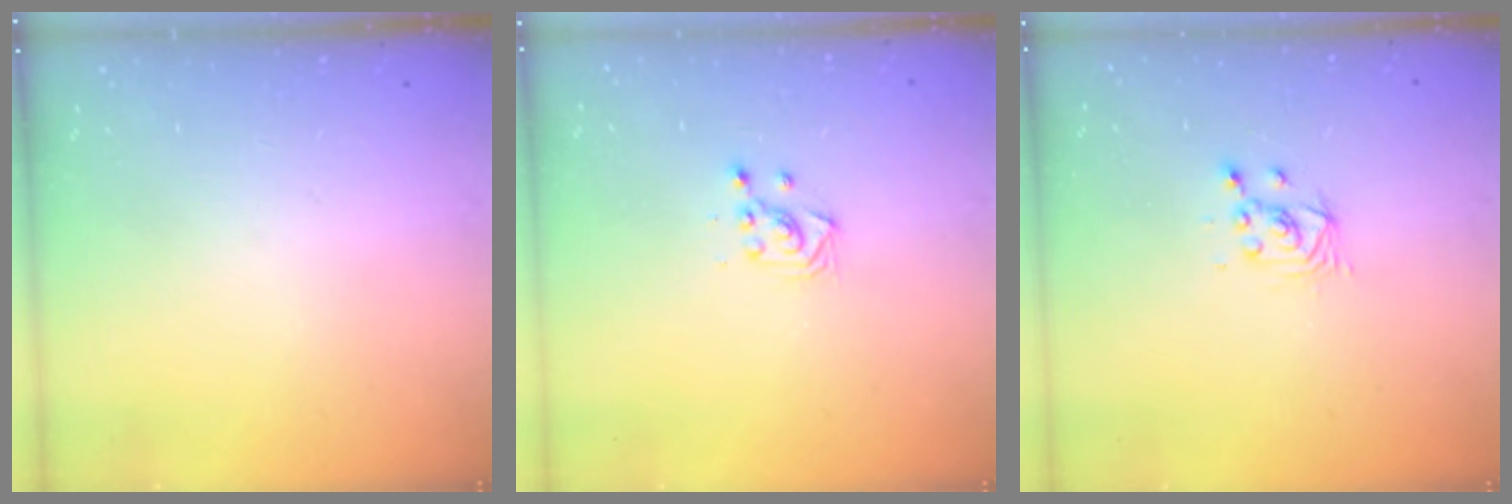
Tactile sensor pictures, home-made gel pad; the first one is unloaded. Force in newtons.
{"total": 3.0, "press": 2.9, "slide": 0.8}
{"total": 2.6, "press": 2.6, "slide": 0.1}